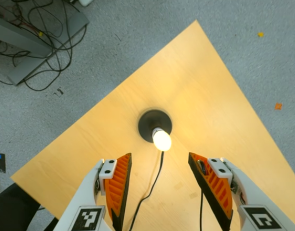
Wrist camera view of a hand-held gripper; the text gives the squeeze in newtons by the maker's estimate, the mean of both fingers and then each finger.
{"total": 0.0}